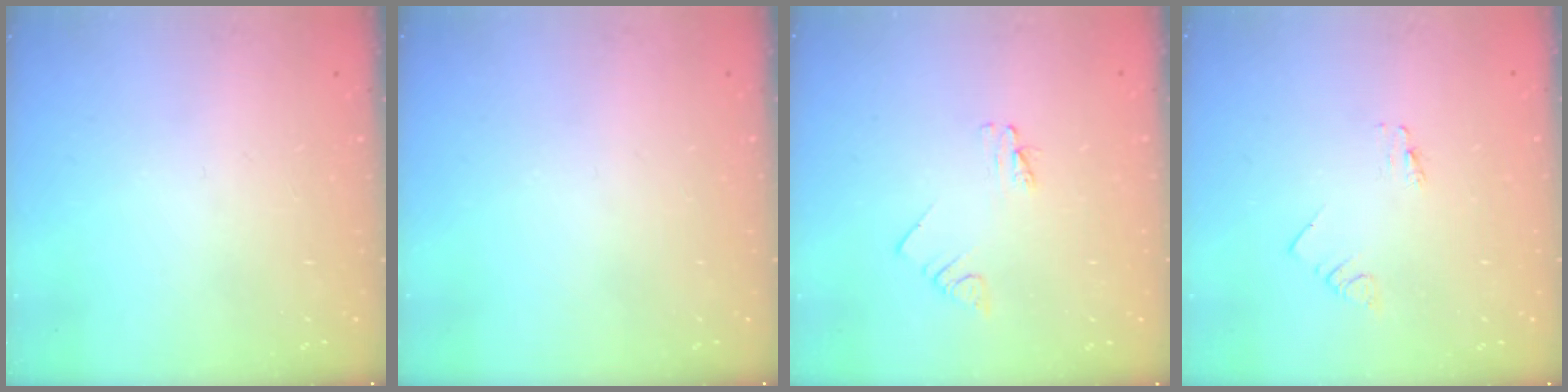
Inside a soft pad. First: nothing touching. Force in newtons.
{"total": 0.0}
{"total": 1.8, "press": 1.8, "slide": 0.1}
{"total": 0.0}